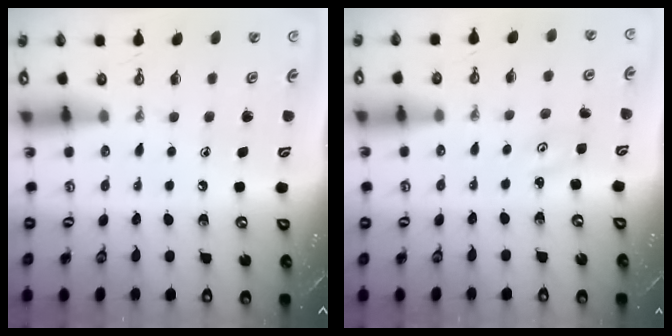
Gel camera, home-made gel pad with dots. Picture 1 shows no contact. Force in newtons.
{"total": 2.0, "press": 2.0, "slide": 0.3}